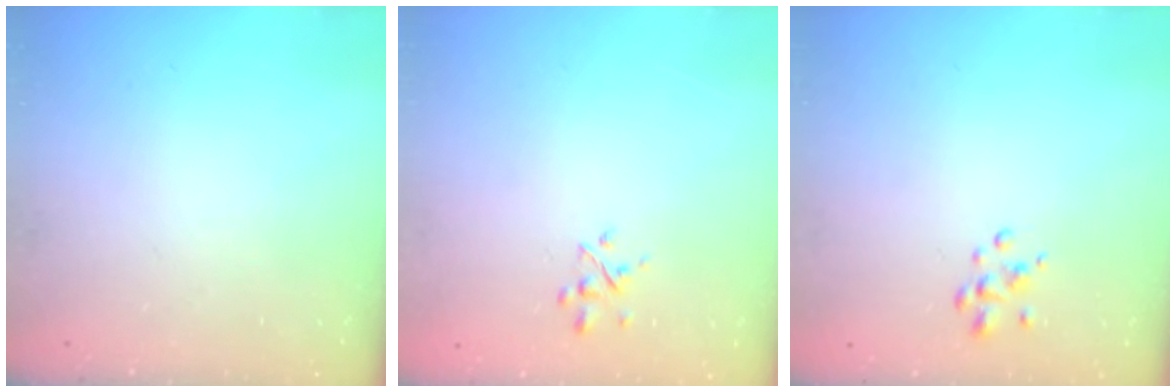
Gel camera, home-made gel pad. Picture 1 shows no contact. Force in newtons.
{"total": 2.8, "press": 2.7, "slide": 0.8}
{"total": 2.5, "press": 2.5, "slide": 0.4}